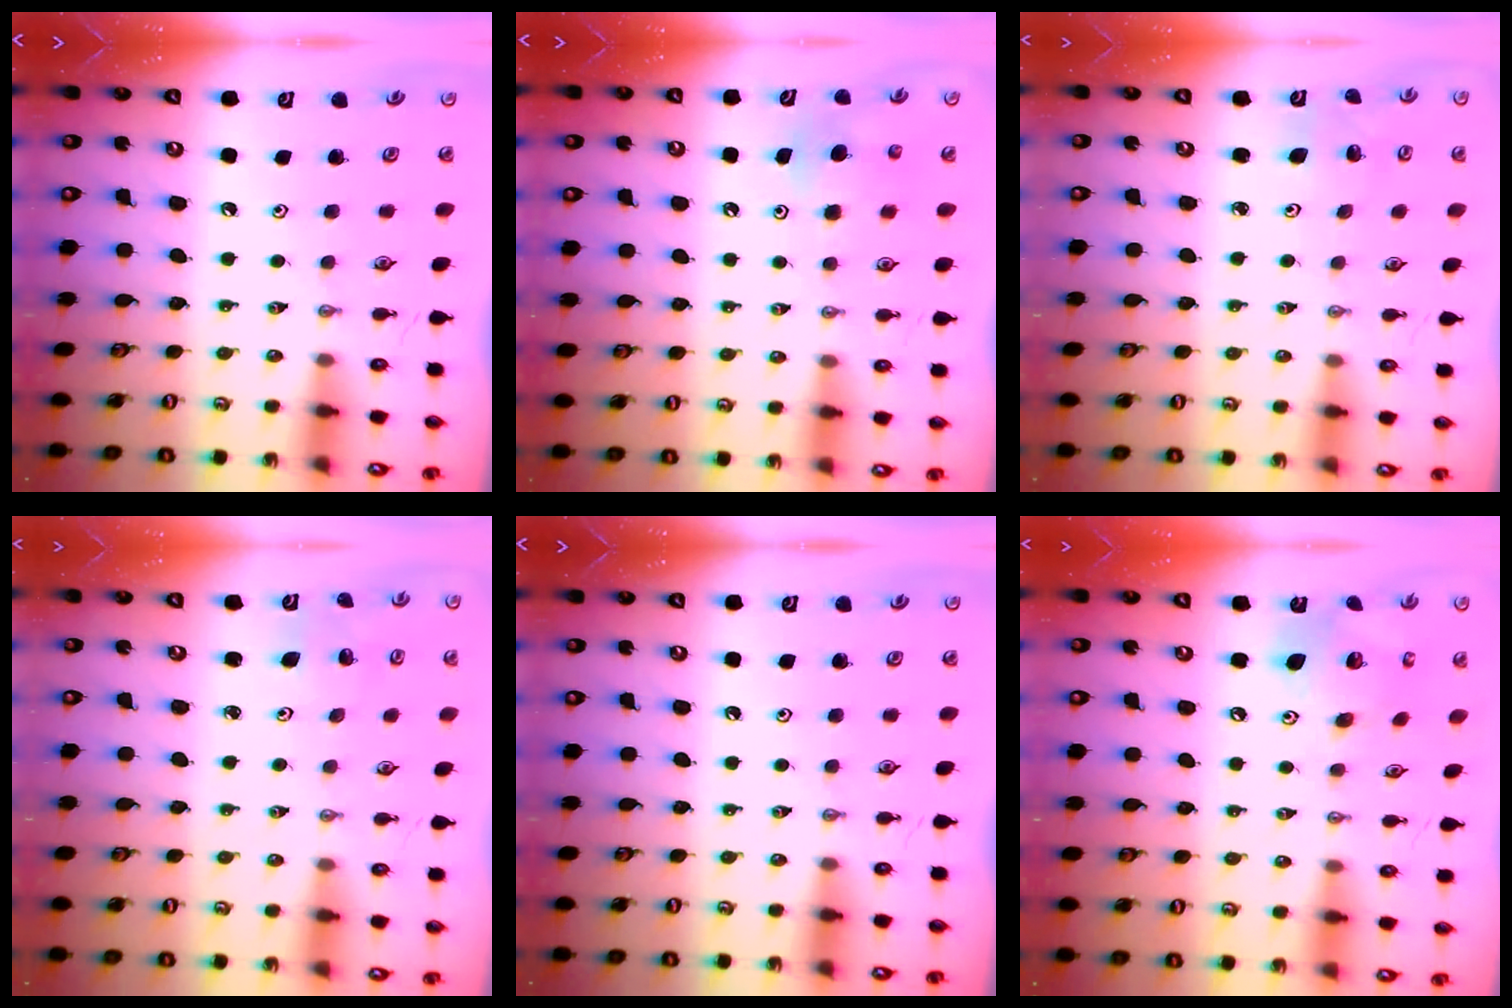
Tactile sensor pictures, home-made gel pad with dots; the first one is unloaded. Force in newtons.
{"total": 5.2, "press": 5.2, "slide": 0.4}
{"total": 2.0, "press": 2.0, "slide": 0.2}
{"total": 2.0, "press": 2.0, "slide": 0.1}
{"total": 0.0}
{"total": 13.6, "press": 13.6, "slide": 1.2}